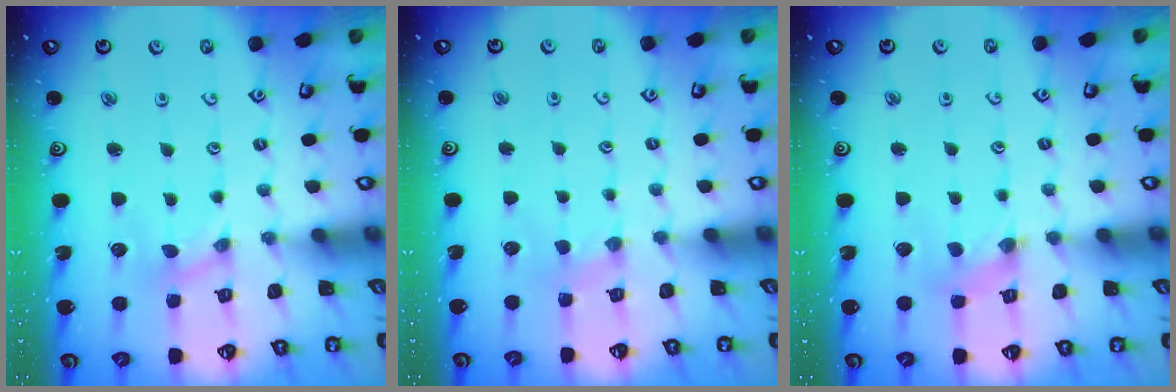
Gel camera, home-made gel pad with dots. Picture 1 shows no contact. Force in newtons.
{"total": 2.2, "press": 2.1, "slide": 0.4}
{"total": 0.5, "press": 0.5, "slide": 0.1}